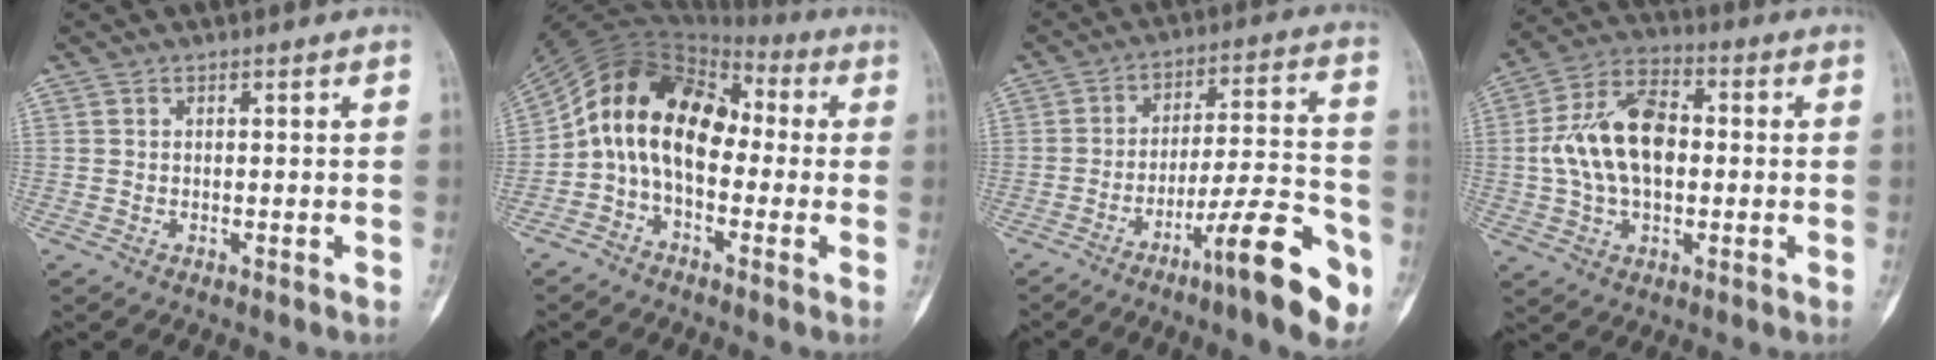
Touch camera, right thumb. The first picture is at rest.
{"total": 14.0, "force": [-0.9, 9.2, 10.5], "torque": [-0.161, 0.062, -0.030]}
{"total": 16.7, "force": [-8.6, 3.1, 14.0], "torque": [-0.199, 0.055, -0.127]}
{"total": 14.9, "force": [0.3, 9.1, 11.8], "torque": [-0.205, 0.027, 0.000]}